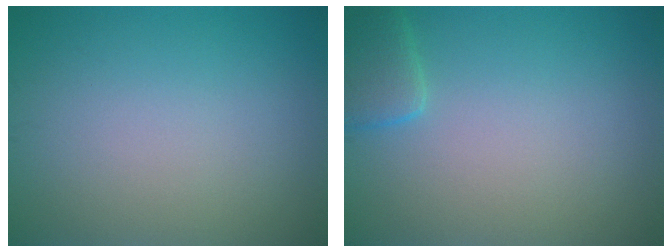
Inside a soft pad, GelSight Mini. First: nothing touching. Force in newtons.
{"total": 2.4, "press": 2.4, "slide": 0.2}